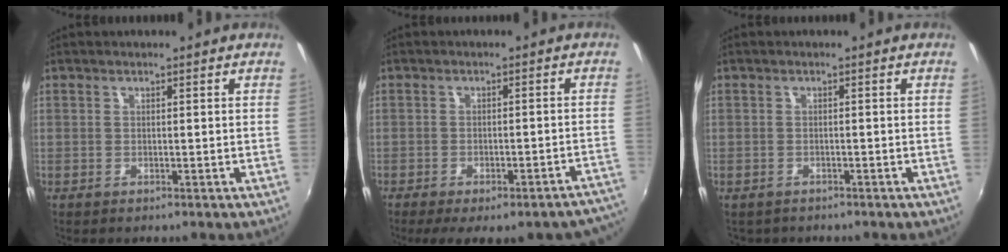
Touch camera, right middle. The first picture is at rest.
{"total": 14.7, "force": [-12.2, 3.3, 7.5], "torque": [-0.104, -0.018, -0.140]}
{"total": 1.3, "force": [-1.1, 0.6, 0.3], "torque": [-0.010, -0.005, -0.015]}